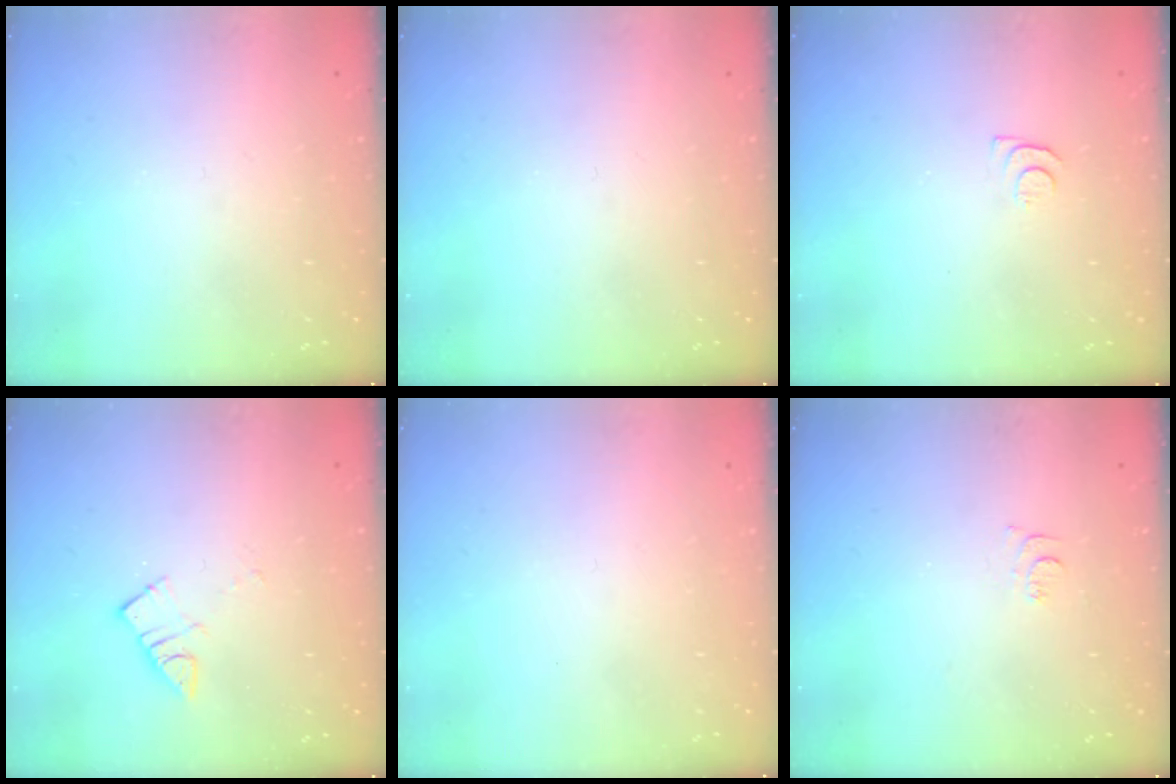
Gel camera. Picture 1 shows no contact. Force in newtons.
{"total": 0.0}
{"total": 4.4, "press": 4.4, "slide": 0.6}
{"total": 4.9, "press": 4.8, "slide": 0.5}
{"total": 1.7, "press": 1.7, "slide": 0.1}
{"total": 4.5, "press": 4.5, "slide": 0.7}